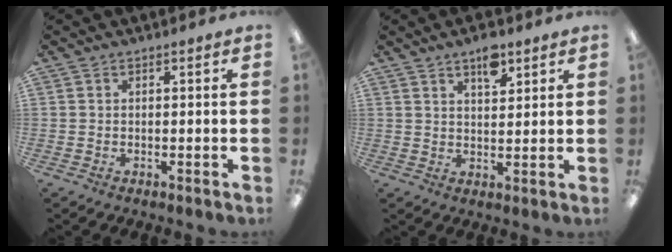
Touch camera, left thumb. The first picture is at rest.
{"total": 5.8, "force": [4.0, 2.4, 3.4], "torque": [-0.043, -0.021, 0.066]}